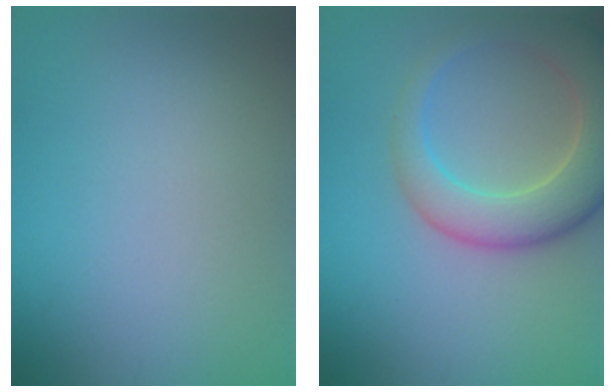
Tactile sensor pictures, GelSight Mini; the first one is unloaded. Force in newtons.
{"total": 7.8, "press": 7.8, "slide": 0.8}